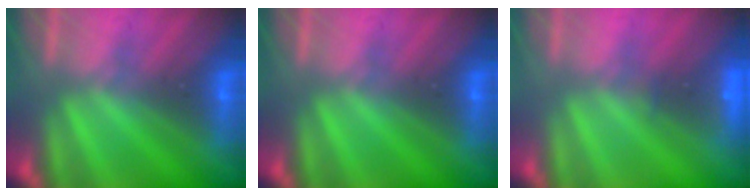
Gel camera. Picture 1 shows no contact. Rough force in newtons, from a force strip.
{"total": 0.0}
{"total": 1.9}